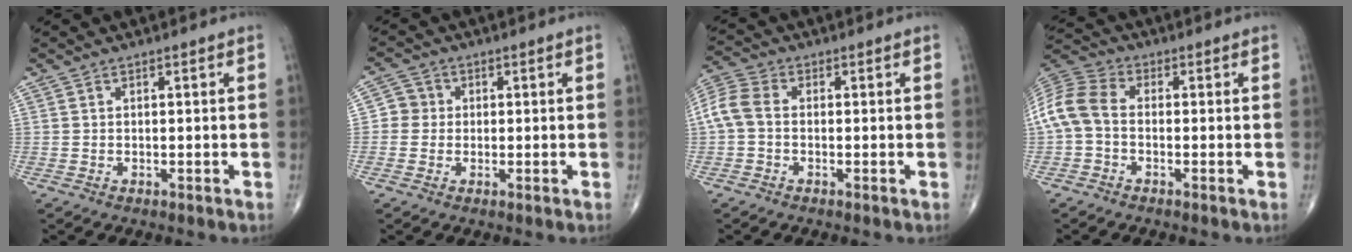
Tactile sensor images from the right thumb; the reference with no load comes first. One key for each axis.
{"total": 3.4, "fx": -0.1, "fy": 3.3, "fz": 0.7, "tx": 0.010, "ty": 0.008, "tz": -0.010}
{"total": 6.8, "fx": -0.3, "fy": 4.7, "fz": 5.0, "tx": -0.114, "ty": 0.019, "tz": -0.017}
{"total": 8.6, "fx": -1.0, "fy": 5.6, "fz": 6.4, "tx": -0.135, "ty": 0.024, "tz": -0.034}